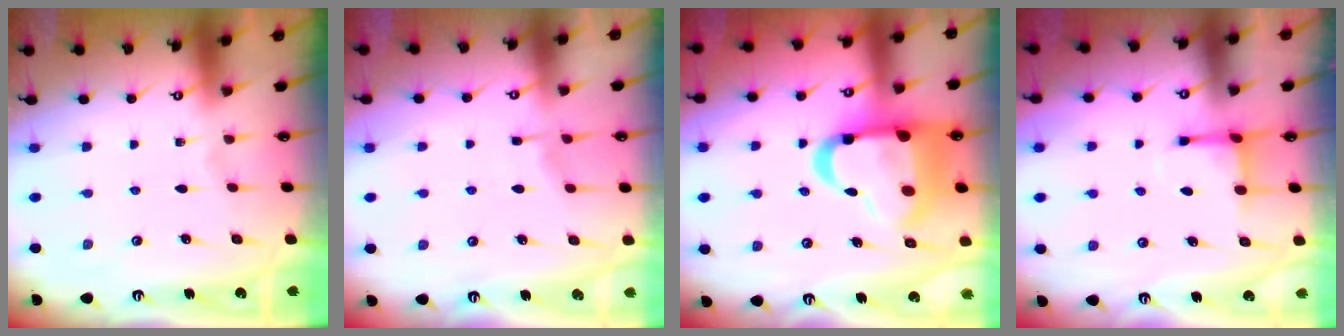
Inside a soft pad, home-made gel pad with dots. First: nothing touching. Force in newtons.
{"total": 4.0, "press": 3.9, "slide": 0.5}
{"total": 19.6, "press": 19.4, "slide": 2.4}
{"total": 3.2, "press": 3.1, "slide": 1.0}